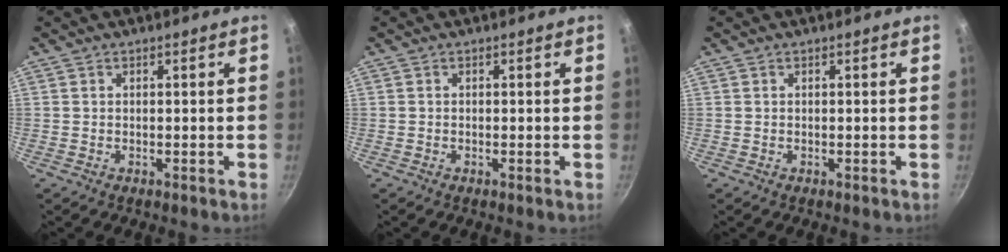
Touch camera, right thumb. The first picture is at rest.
{"total": 0.0}
{"total": 0.0}